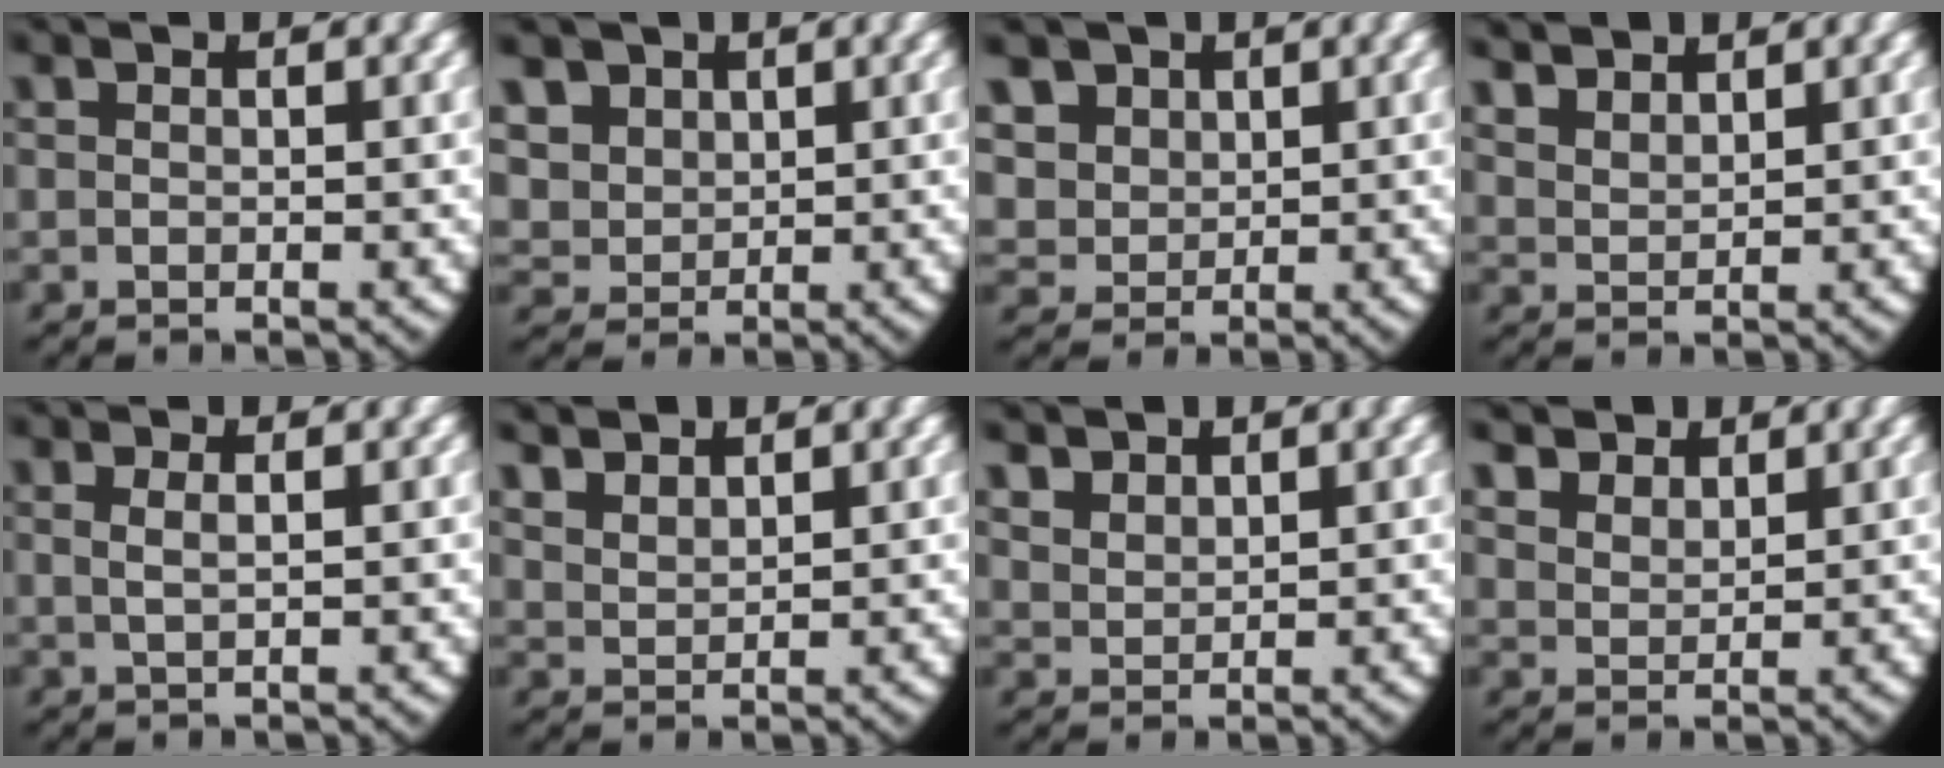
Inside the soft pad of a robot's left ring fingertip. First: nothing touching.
{"total": 6.5, "force": [1.6, 5.8, 2.7], "torque": [-0.089, -0.020, 0.036]}
{"total": 7.5, "force": [1.8, 6.5, 3.1], "torque": [-0.097, -0.018, 0.035]}
{"total": 3.1, "force": [2.6, 1.4, 0.9], "torque": [-0.026, -0.003, 0.056]}
{"total": 1.0, "force": [0.3, -0.1, 0.9], "torque": [-0.027, -0.008, 0.012]}
{"total": 2.9, "force": [2.5, 1.2, 0.8], "torque": [-0.023, -0.002, 0.053]}
{"total": 2.8, "force": [2.2, 1.5, 0.9], "torque": [-0.027, -0.004, 0.052]}
{"total": 3.6, "force": [2.9, 1.8, 1.3], "torque": [-0.029, -0.007, 0.060]}